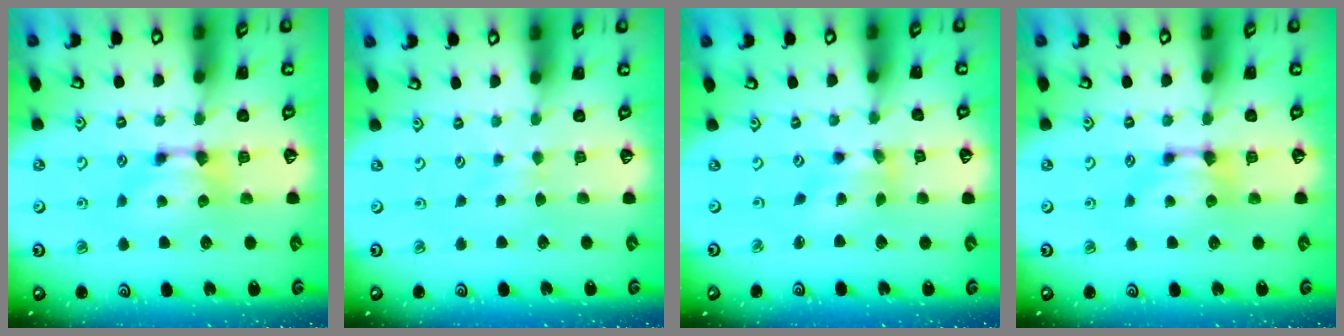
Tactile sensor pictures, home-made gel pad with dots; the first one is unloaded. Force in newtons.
{"total": 2.6, "press": 2.6, "slide": 0.4}
{"total": 1.4, "press": 0.3, "slide": 1.4}
{"total": 0.0}